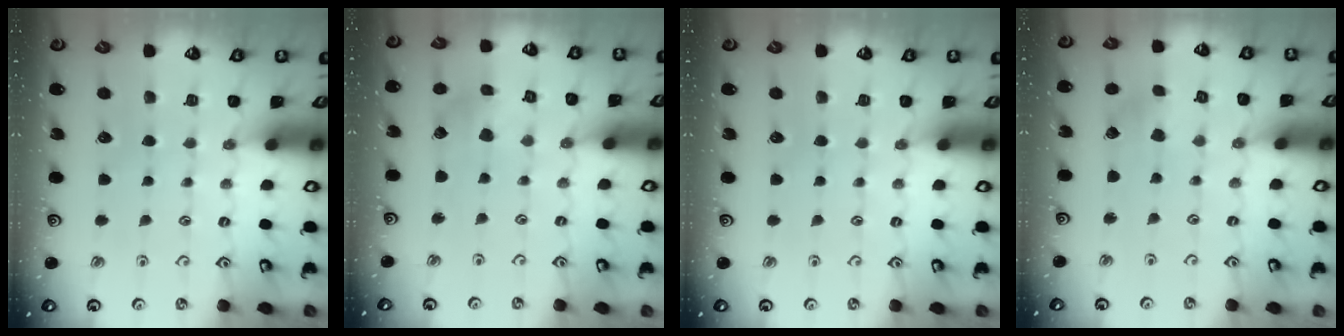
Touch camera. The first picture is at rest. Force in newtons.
{"total": 2.3, "press": 2.3, "slide": 0.2}
{"total": 0.0}
{"total": 1.7, "press": 1.7, "slide": 0.2}